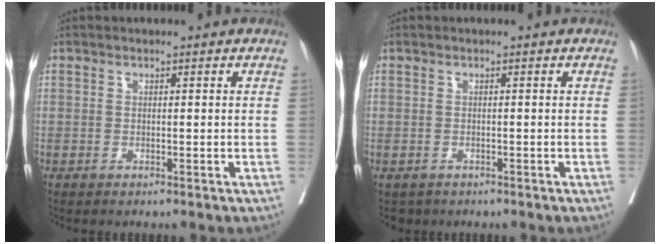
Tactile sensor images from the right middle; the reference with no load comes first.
{"total": 1.7, "force": [-1.2, 1.3, 0.1], "torque": [-0.003, 0.001, -0.017]}